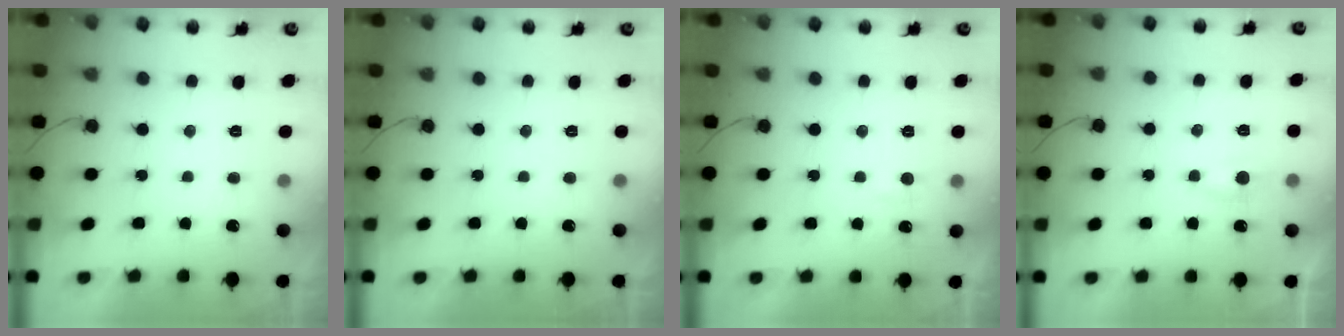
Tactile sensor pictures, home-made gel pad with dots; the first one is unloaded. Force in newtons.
{"total": 0.0}
{"total": 3.5, "press": 3.5, "slide": 0.4}
{"total": 3.7, "press": 3.6, "slide": 0.5}